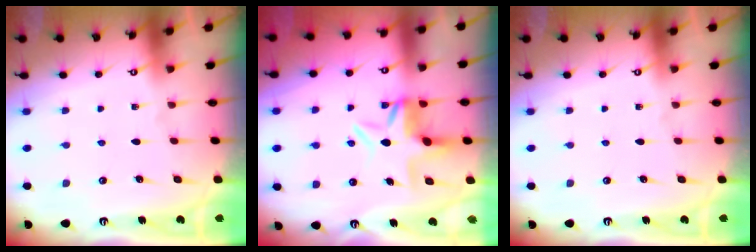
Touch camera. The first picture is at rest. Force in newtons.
{"total": 6.0, "press": 5.9, "slide": 0.8}
{"total": 0.0}